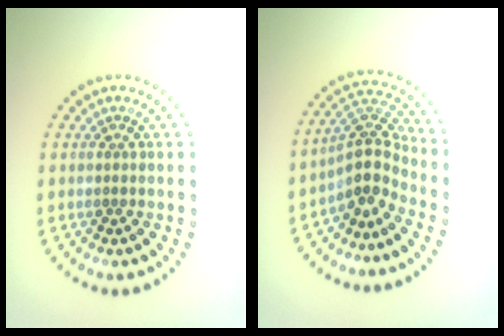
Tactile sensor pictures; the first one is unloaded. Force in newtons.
{"total": 3.8, "press": 2.7, "slide": 2.6}